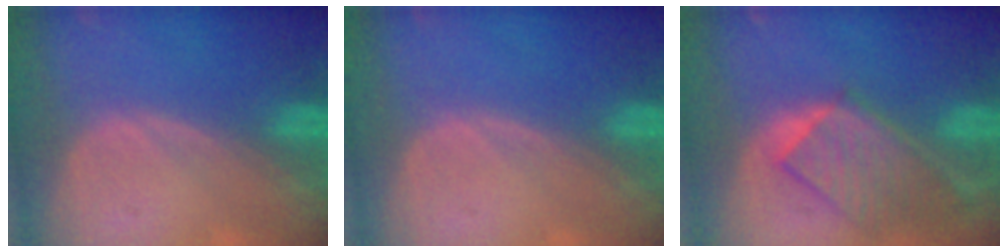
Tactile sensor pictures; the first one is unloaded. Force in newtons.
{"total": 0.0}
{"total": 9.3, "press": 8.1, "slide": 4.6}